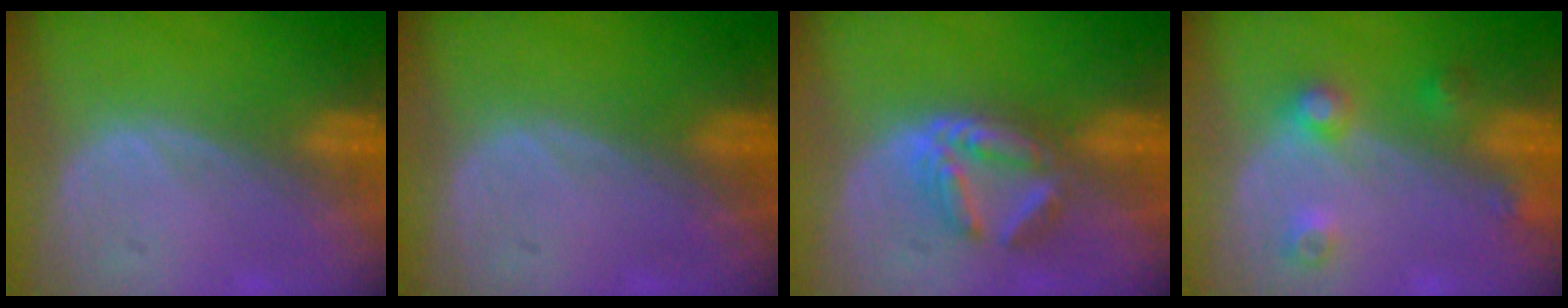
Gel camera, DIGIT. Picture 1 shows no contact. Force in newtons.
{"total": 0.0}
{"total": 6.0, "press": 5.2, "slide": 3.1}
{"total": 4.5, "press": 4.0, "slide": 2.1}